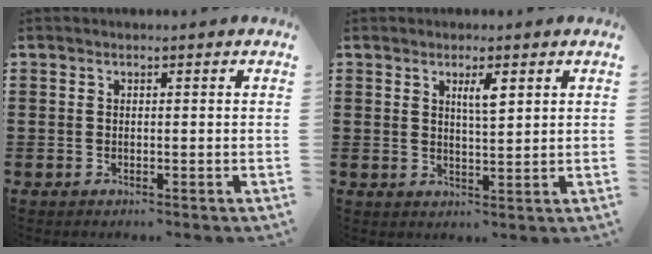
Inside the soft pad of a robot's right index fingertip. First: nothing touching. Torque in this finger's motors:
{"motor_torque": [0.18, -0.04, 0.14, 0.05]}